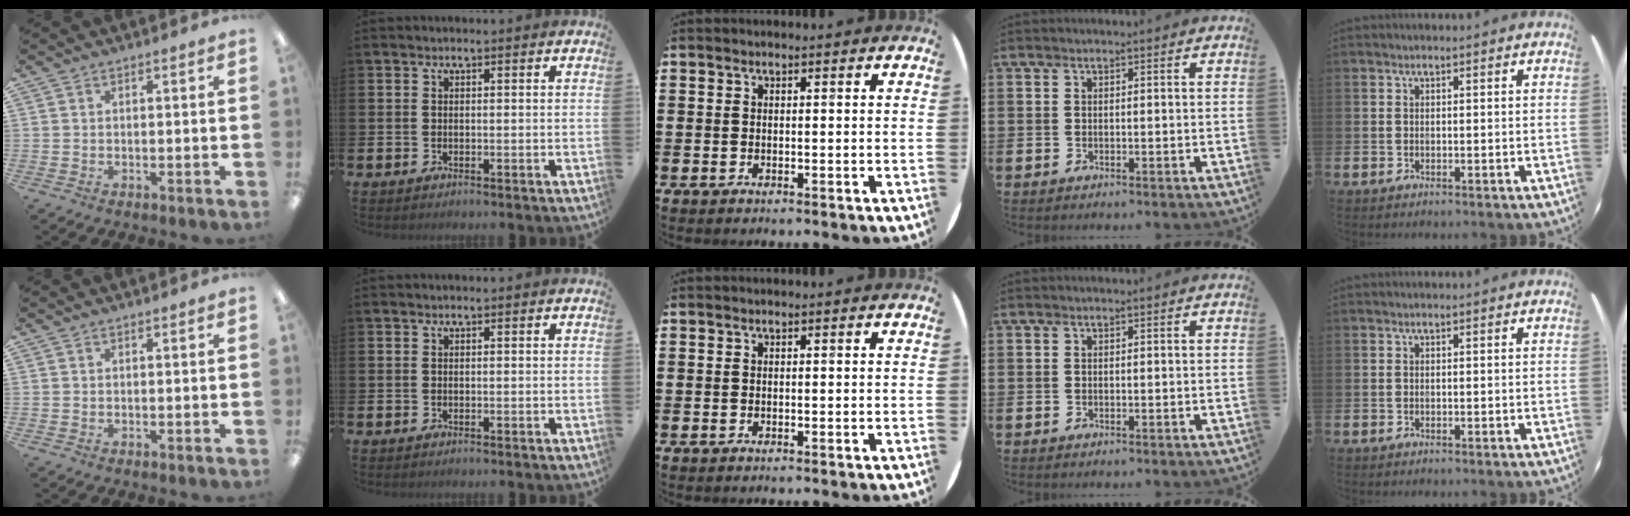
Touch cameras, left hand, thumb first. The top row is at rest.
{}